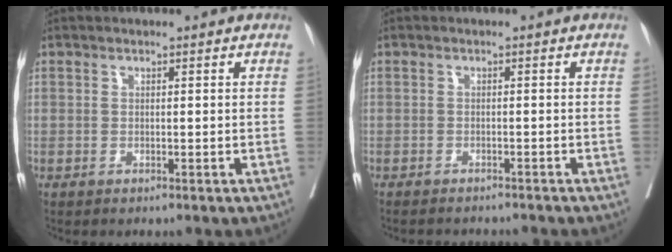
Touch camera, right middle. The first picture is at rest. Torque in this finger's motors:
{"motor_torque": [0.16, -0.16, 0.06, 0.02]}